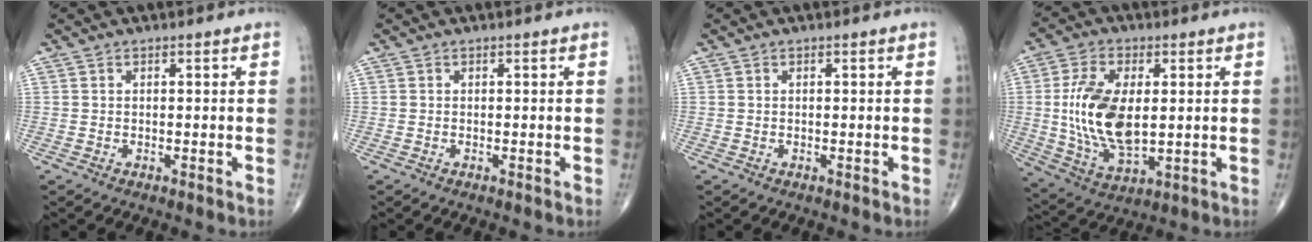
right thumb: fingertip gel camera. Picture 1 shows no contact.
{"total": 0.0}
{"total": 0.0}
{"total": 15.3, "force": [1.0, 7.9, 13.1], "torque": [-0.252, -0.013, 0.028]}